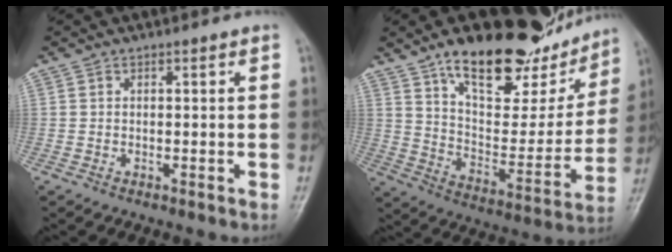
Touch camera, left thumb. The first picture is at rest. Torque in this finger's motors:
{"motor_torque": [1.05, 1.12, 1.51, -1.26, 0.26]}